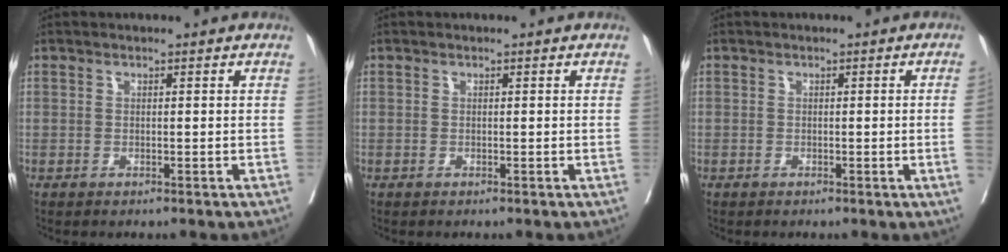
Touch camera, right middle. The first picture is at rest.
{"total": 0.0}
{"total": 1.6, "force": [-0.3, -0.4, 1.5], "torque": [-0.020, -0.003, -0.002]}